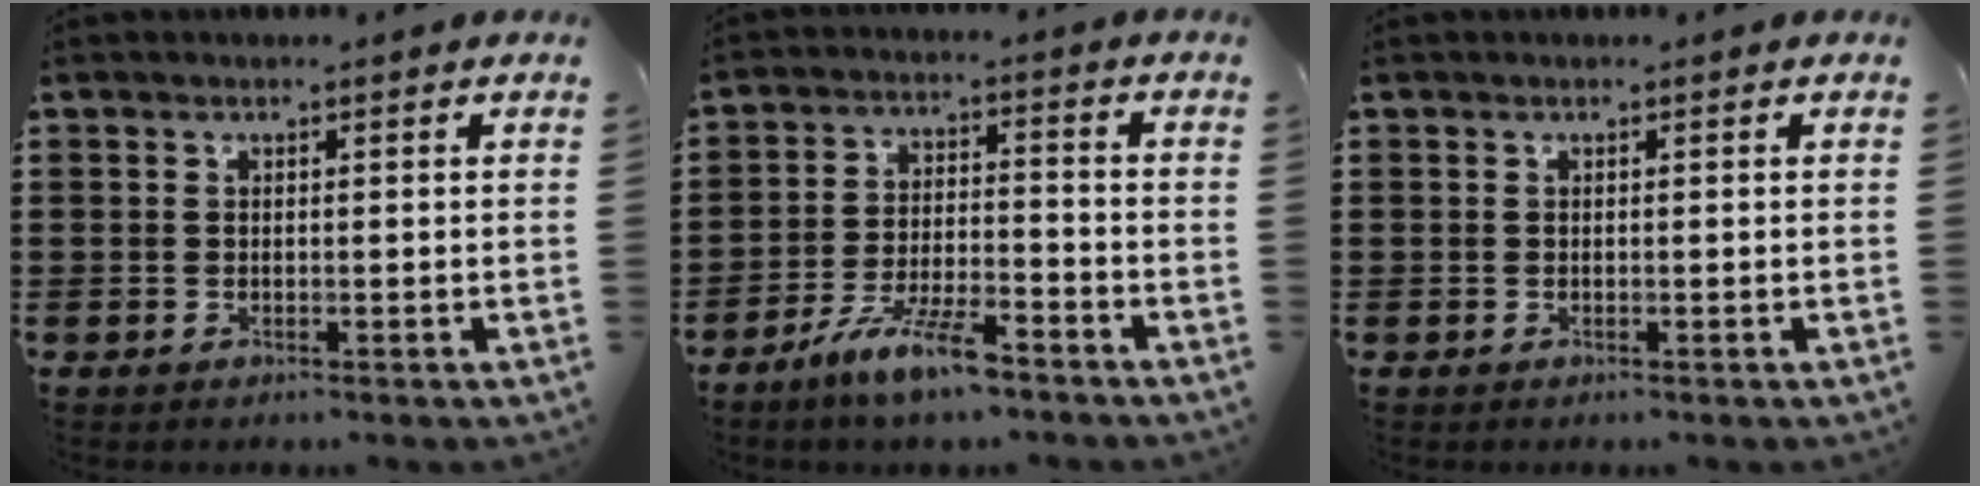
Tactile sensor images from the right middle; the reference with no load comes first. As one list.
[{"total": 7.7, "force": [-6.1, 1.2, 4.7], "torque": [-0.098, -0.002, -0.114]}, {"total": 0.0}]